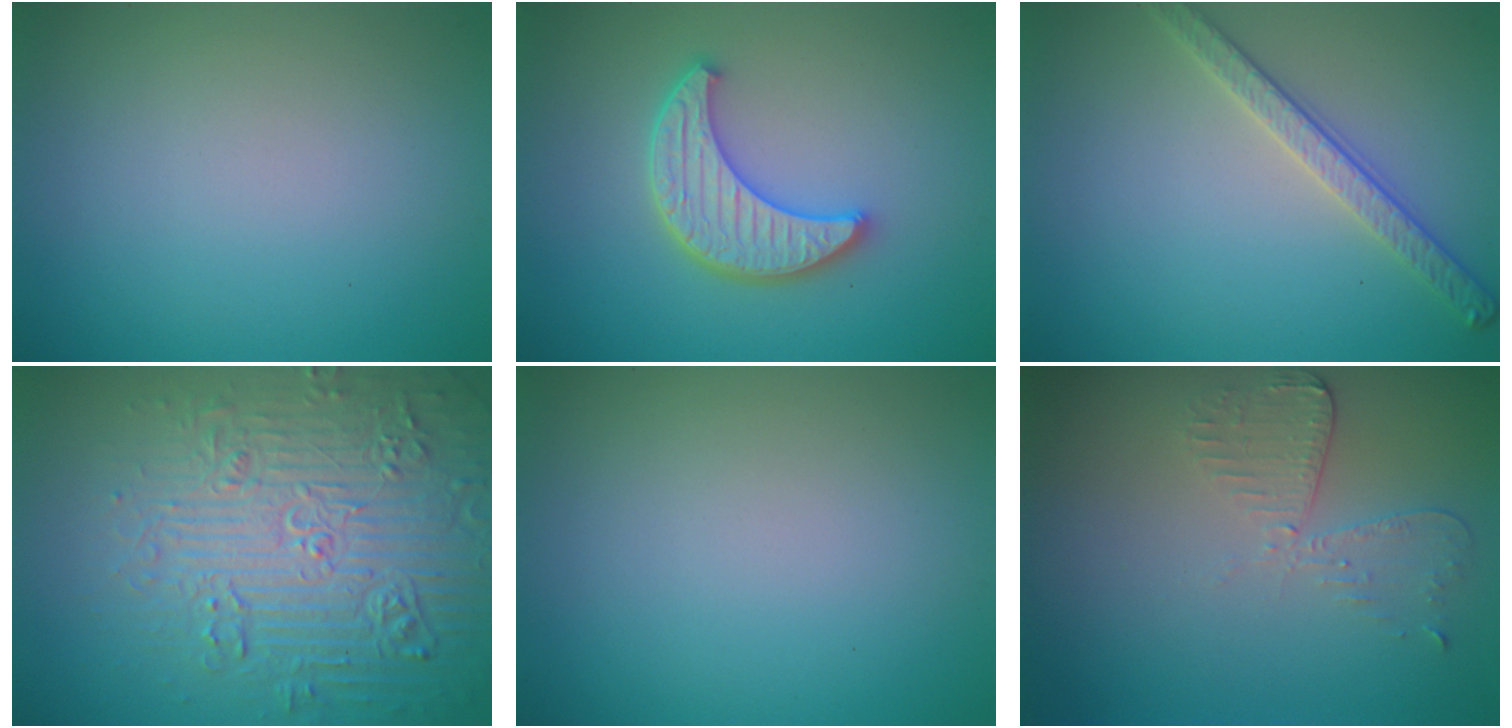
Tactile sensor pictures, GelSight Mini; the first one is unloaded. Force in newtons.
{"total": 4.6, "press": 4.0, "slide": 2.3}
{"total": 2.8, "press": 2.7, "slide": 0.8}
{"total": 7.8, "press": 7.6, "slide": 1.8}
{"total": 0.0}
{"total": 2.7, "press": 2.4, "slide": 1.2}